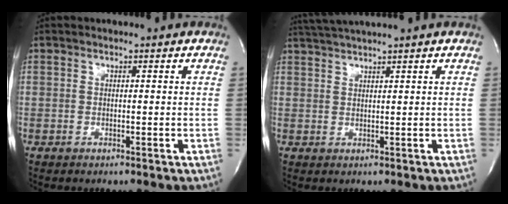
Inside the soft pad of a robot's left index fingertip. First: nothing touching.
{"total": 5.3, "force": [4.7, -1.5, 2.0], "torque": [-0.032, 0.017, 0.081]}